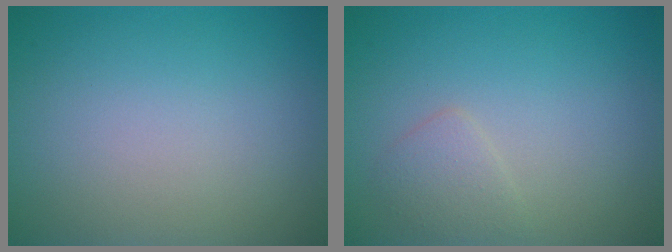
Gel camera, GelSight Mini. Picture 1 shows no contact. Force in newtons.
{"total": 1.5, "press": 1.5, "slide": 0.1}